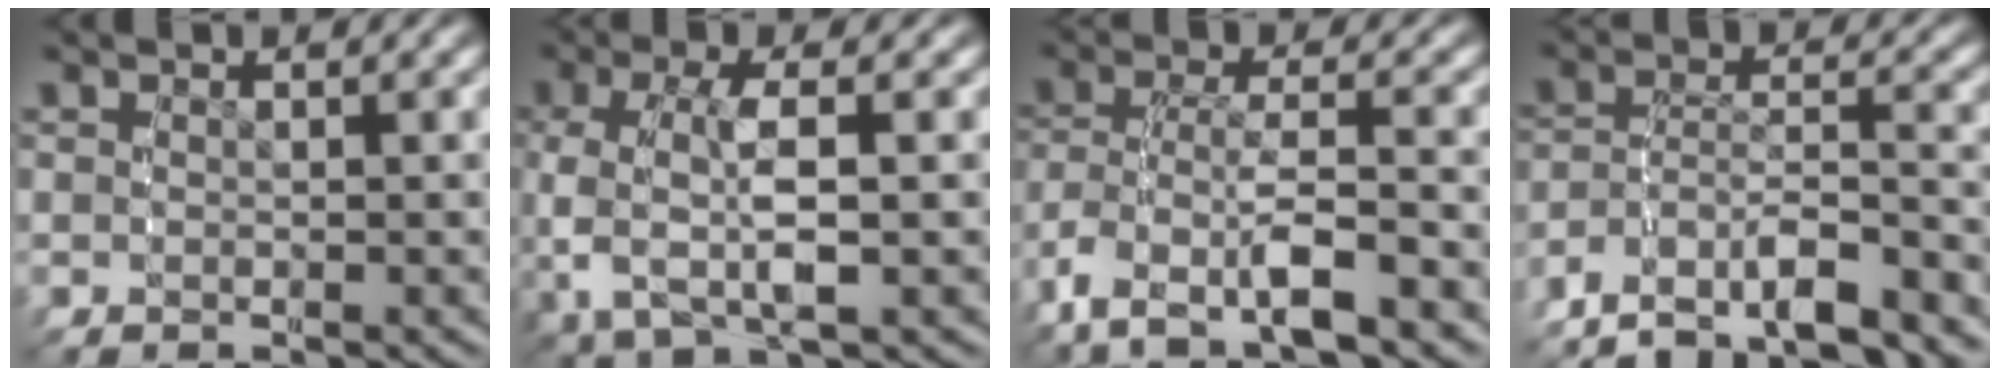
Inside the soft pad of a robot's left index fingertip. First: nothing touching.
{"total": 6.8, "force": [0.0, 4.0, 5.5], "torque": [-0.129, -0.006, 0.003]}
{"total": 5.1, "force": [-2.3, 2.8, 3.6], "torque": [-0.088, -0.018, -0.028]}
{"total": 9.1, "force": [-7.5, 4.0, 3.3], "torque": [-0.060, -0.021, -0.117]}